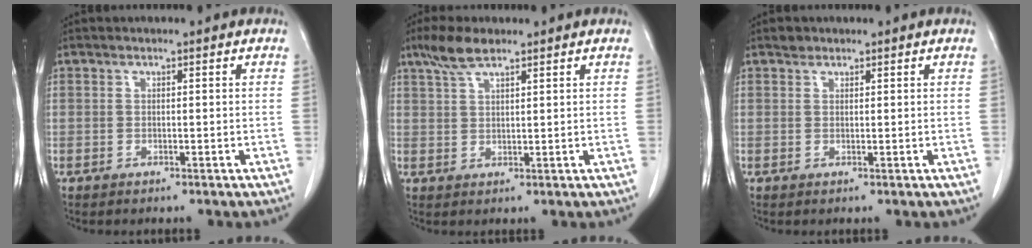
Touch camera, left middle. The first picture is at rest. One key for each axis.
{"total": 4.7, "fx": 3.5, "fy": 1.0, "fz": 3.0, "tx": -0.071, "ty": 0.010, "tz": 0.071}
{"total": 1.0, "fx": 0.9, "fy": 0.6, "fz": 0.1, "tx": -0.003, "ty": 0.001, "tz": 0.012}